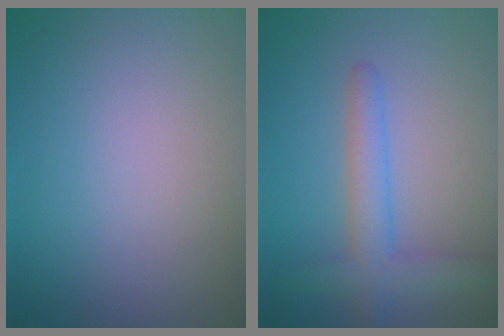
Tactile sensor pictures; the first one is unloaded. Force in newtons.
{"total": 3.4, "press": 3.4, "slide": 0.1}